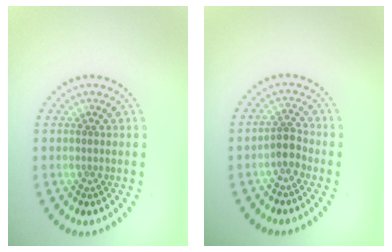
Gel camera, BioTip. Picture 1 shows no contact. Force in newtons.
{"total": 1.8, "press": 1.4, "slide": 1.1}